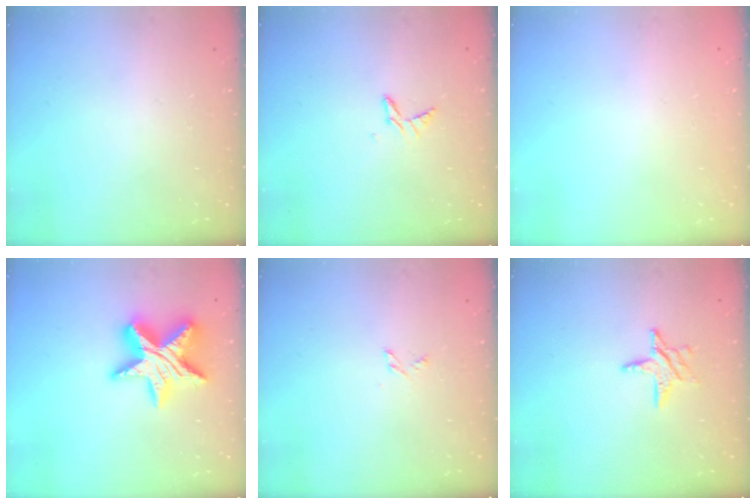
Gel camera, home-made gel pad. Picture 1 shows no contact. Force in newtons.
{"total": 4.9, "press": 4.8, "slide": 0.5}
{"total": 0.0}
{"total": 17.4, "press": 17.3, "slide": 1.4}
{"total": 2.4, "press": 2.4, "slide": 0.2}
{"total": 7.3, "press": 7.2, "slide": 0.6}